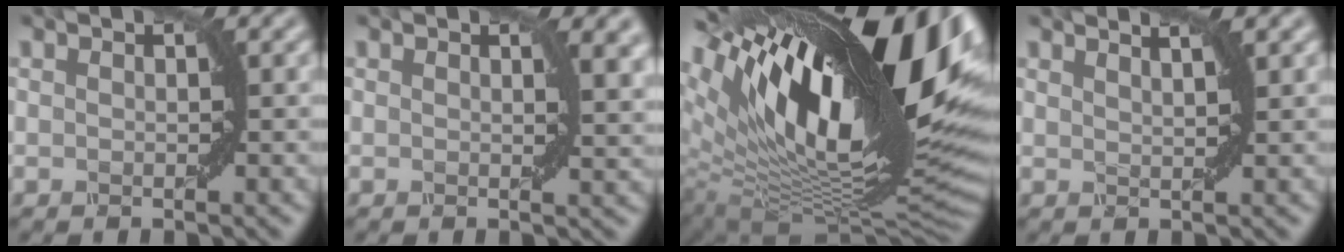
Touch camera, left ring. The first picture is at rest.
{"total": 3.2, "force": [1.5, 1.1, 2.6], "torque": [-0.019, 0.004, 0.020]}
{"total": 19.4, "force": [7.3, 7.7, 16.2], "torque": [-0.275, 0.023, 0.127]}
{"total": 3.0, "force": [2.2, 1.0, 1.7], "torque": [0.000, 0.011, 0.006]}